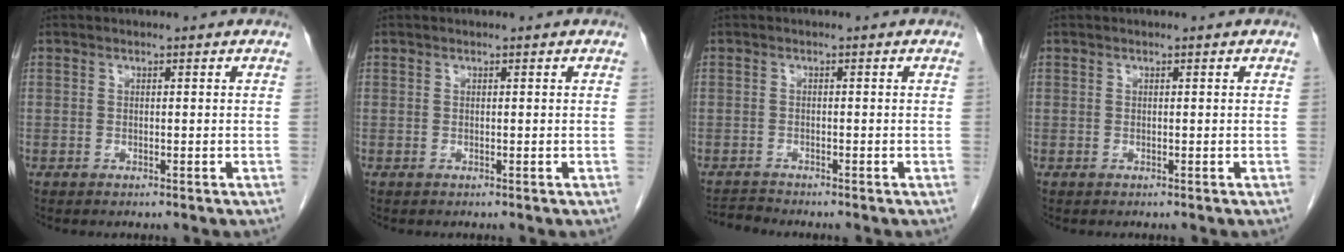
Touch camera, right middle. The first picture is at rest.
{"total": 0.0}
{"total": 1.7, "force": [-1.6, -0.5, -0.4], "torque": [0.006, -0.014, -0.028]}
{"total": 0.0}